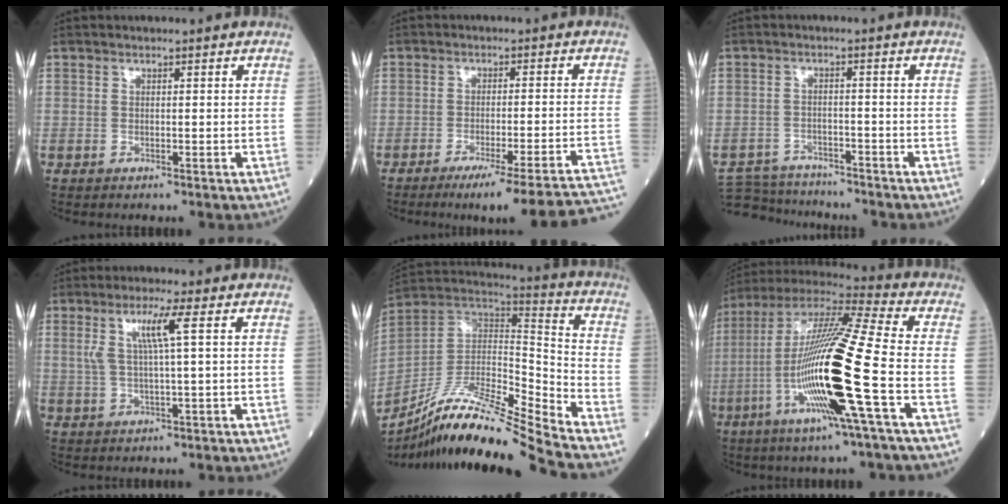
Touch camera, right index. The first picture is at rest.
{"total": 19.9, "force": [-17.8, -1.1, 9.0], "torque": [-0.049, -0.014, -0.223]}
{"total": 7.8, "force": [-7.5, 1.9, 0.5], "torque": [-0.011, 0.002, -0.120]}
{"total": 5.5, "force": [1.7, -0.5, 5.2], "torque": [-0.106, 0.005, 0.035]}
{"total": 19.9, "force": [-16.9, -1.2, 10.4], "torque": [-0.210, -0.002, -0.311]}
{"total": 21.5, "force": [-5.4, -0.4, 20.8], "torque": [-0.425, -0.025, -0.118]}